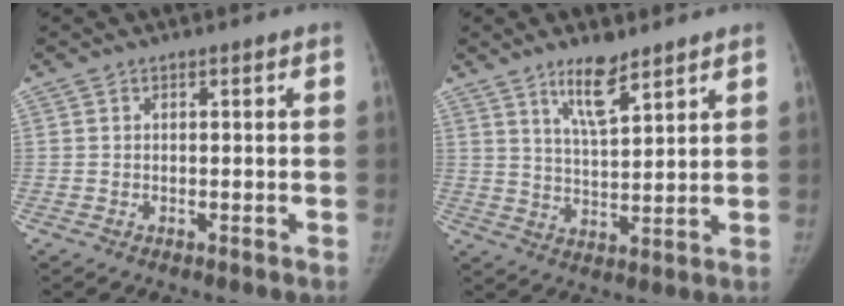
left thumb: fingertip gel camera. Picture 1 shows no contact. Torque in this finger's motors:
{"motor_torque": [0.37, -0.14, 1.09, -0.68, 0.28]}